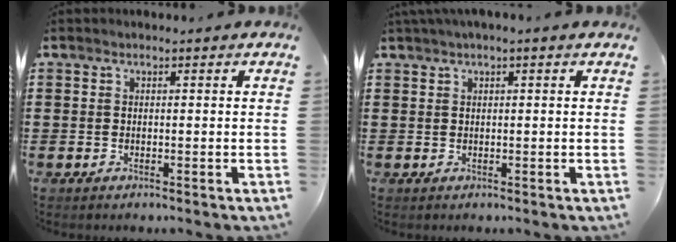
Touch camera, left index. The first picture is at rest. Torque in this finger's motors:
{"motor_torque": [-0.07, 0.05, 0.62, 0.21]}